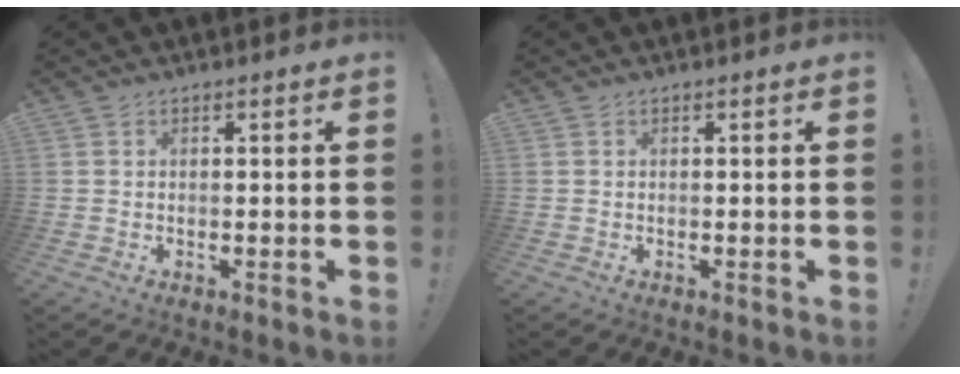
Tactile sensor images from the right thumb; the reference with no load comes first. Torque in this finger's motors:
{"motor_torque": [0.00, 0.00, 0.00, 0.00, 0.00]}